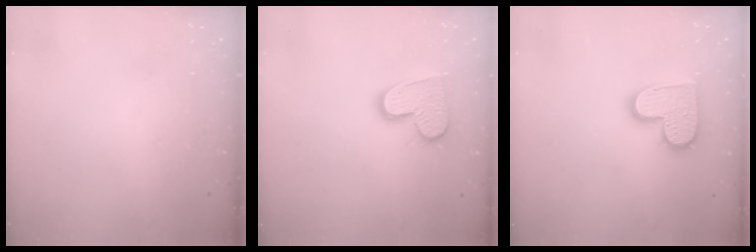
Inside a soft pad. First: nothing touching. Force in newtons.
{"total": 12.8, "press": 12.7, "slide": 1.0}
{"total": 12.5, "press": 12.5, "slide": 0.7}